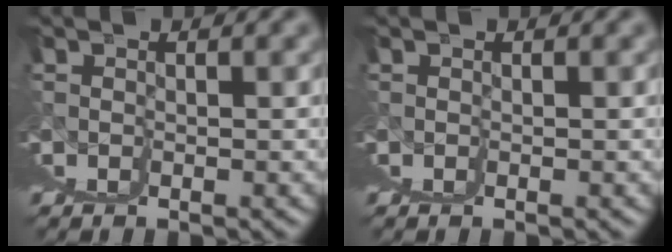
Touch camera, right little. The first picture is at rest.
{"total": 0.0}